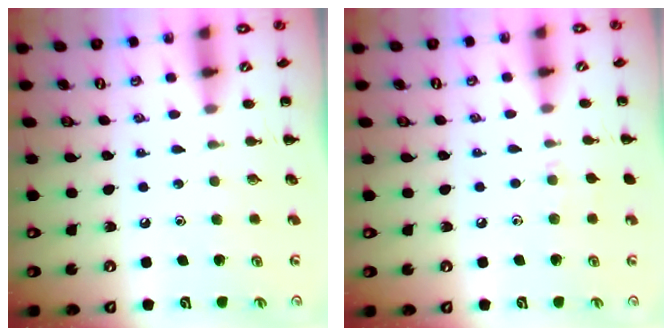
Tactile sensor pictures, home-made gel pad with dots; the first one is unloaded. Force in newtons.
{"total": 4.4, "press": 4.2, "slide": 1.5}